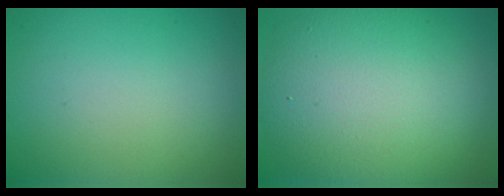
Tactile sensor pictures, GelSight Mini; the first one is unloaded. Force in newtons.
{"total": 9.9, "press": 9.9, "slide": 0.3}